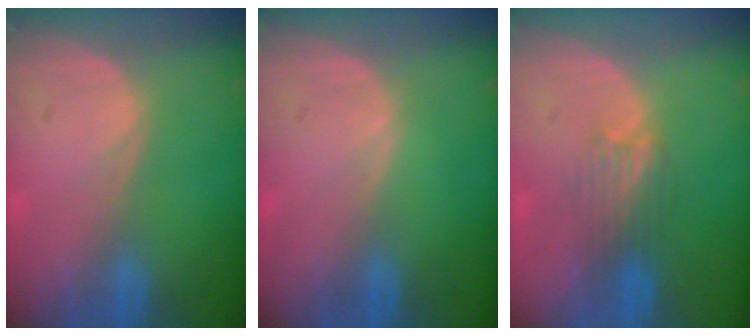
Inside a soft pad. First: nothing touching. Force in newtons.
{"total": 0.0}
{"total": 3.3, "press": 3.3, "slide": 0.1}